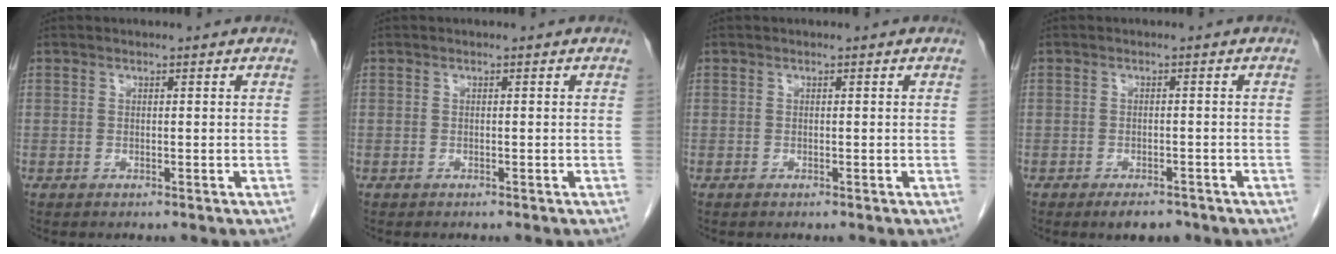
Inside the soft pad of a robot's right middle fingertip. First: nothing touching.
{"total": 0.0}
{"total": 0.0}
{"total": 3.5, "force": [-2.7, 1.5, 1.8], "torque": [-0.027, -0.004, -0.031]}